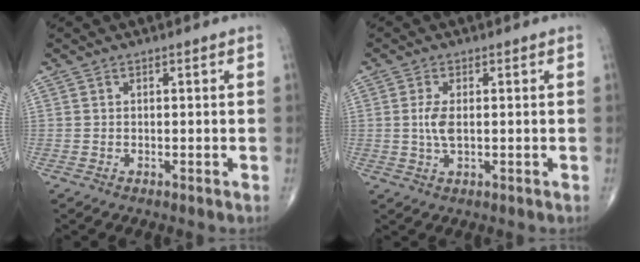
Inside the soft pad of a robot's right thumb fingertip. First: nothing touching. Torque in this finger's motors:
{"motor_torque": [1.07, 0.89, 0.58, -0.26, 0.00]}